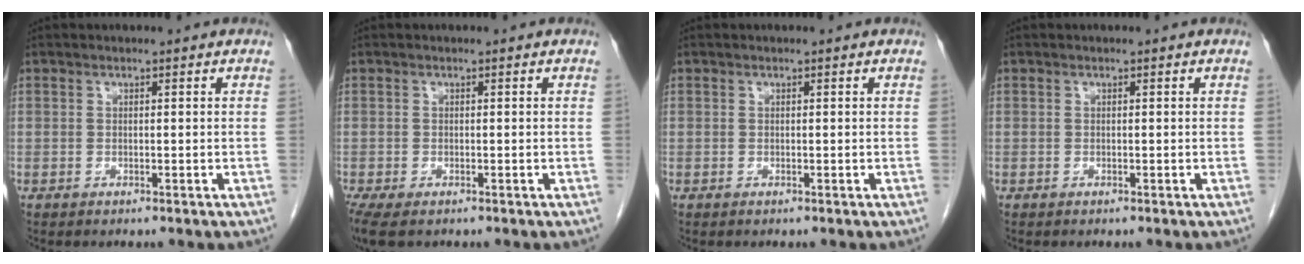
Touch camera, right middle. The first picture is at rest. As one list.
[{"total": 4.8, "force": [-3.3, 2.0, 2.9], "torque": [-0.061, -0.016, -0.054]}, {"total": 0.0}, {"total": 0.0}]